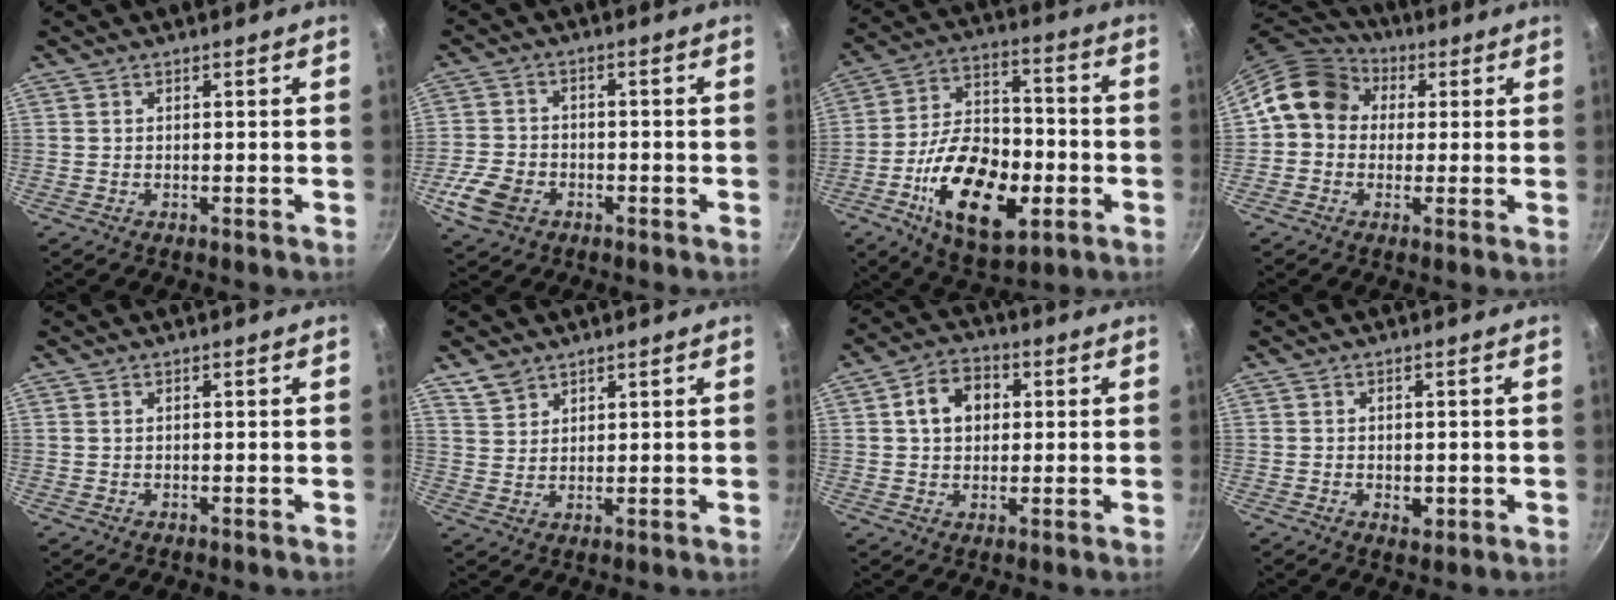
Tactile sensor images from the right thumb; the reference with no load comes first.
{"total": 7.9, "force": [-3.3, 5.8, 4.1], "torque": [-0.079, 0.017, -0.064]}
{"total": 21.8, "force": [-7.0, 11.9, 16.8], "torque": [-0.262, 0.030, -0.118]}
{"total": 12.1, "force": [2.0, 10.2, 6.1], "torque": [-0.075, 0.026, 0.011]}
{"total": 0.0}
{"total": 4.4, "force": [3.3, 2.5, 1.3], "torque": [-0.014, -0.004, 0.069]}
{"total": 8.3, "force": [1.8, 6.3, 5.0], "torque": [-0.056, 0.012, 0.022]}
{"total": 2.6, "force": [-0.6, 1.8, 1.8], "torque": [-0.021, -0.003, -0.006]}